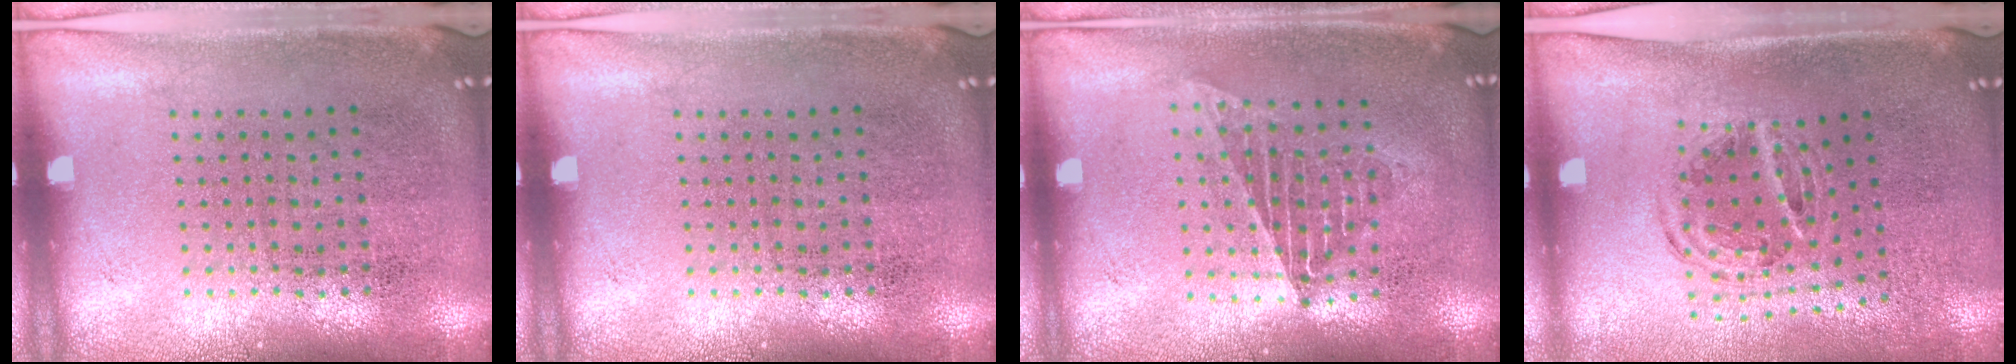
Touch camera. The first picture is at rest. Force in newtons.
{"total": 0.0}
{"total": 1.3, "press": 1.2, "slide": 0.5}
{"total": 0.9, "press": 0.9, "slide": 0.2}